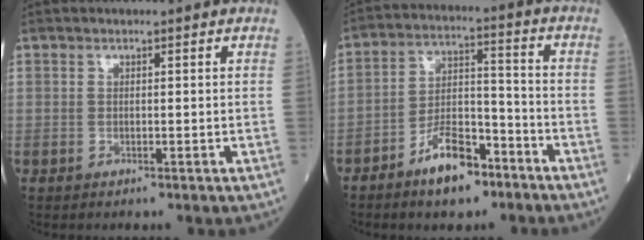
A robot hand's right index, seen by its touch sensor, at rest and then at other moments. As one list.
[{"total": 9.4, "force": [-6.3, 3.5, 6.1], "torque": [-0.117, 0.010, -0.110]}]